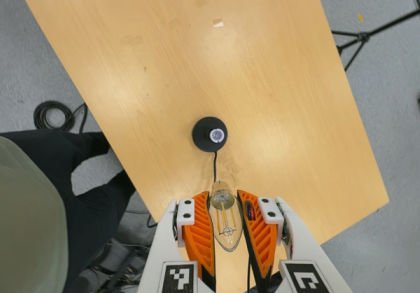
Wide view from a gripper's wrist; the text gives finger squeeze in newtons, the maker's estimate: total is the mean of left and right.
{"total": 23.9, "left": 26.0, "right": 21.8}